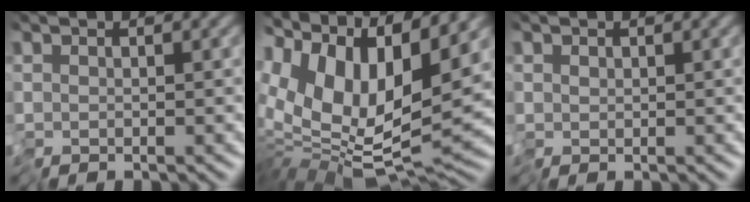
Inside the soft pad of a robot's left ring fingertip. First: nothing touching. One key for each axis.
{"total": 13.0, "fx": 4.4, "fy": 6.3, "fz": 10.5, "tx": -0.214, "ty": 0.020, "tz": 0.080}
{"total": 0.5, "fx": 0.0, "fy": 0.5, "fz": 0.3, "tx": -0.008, "ty": 0.000, "tz": -0.001}